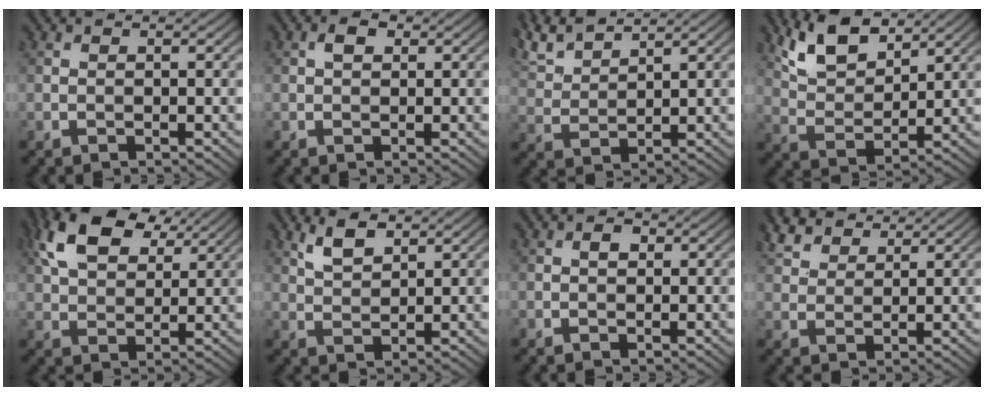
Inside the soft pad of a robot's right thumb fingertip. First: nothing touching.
{"total": 1.8, "force": [0.6, 1.1, 1.3], "torque": [-0.023, 0.005, 0.006]}
{"total": 6.0, "force": [5.3, 1.2, 2.7], "torque": [-0.077, 0.015, 0.112]}
{"total": 8.0, "force": [5.5, 3.3, 4.7], "torque": [-0.107, 0.000, 0.113]}
{"total": 11.2, "force": [5.9, 6.0, 7.5], "torque": [-0.173, 0.020, 0.117]}
{"total": 3.9, "force": [2.6, 1.5, 2.5], "torque": [-0.058, 0.000, 0.055]}
{"total": 1.3, "force": [0.2, 0.9, 0.9], "torque": [-0.015, 0.002, 0.000]}
{"total": 5.2, "force": [4.1, 2.2, 2.2], "torque": [-0.058, 0.011, 0.085]}